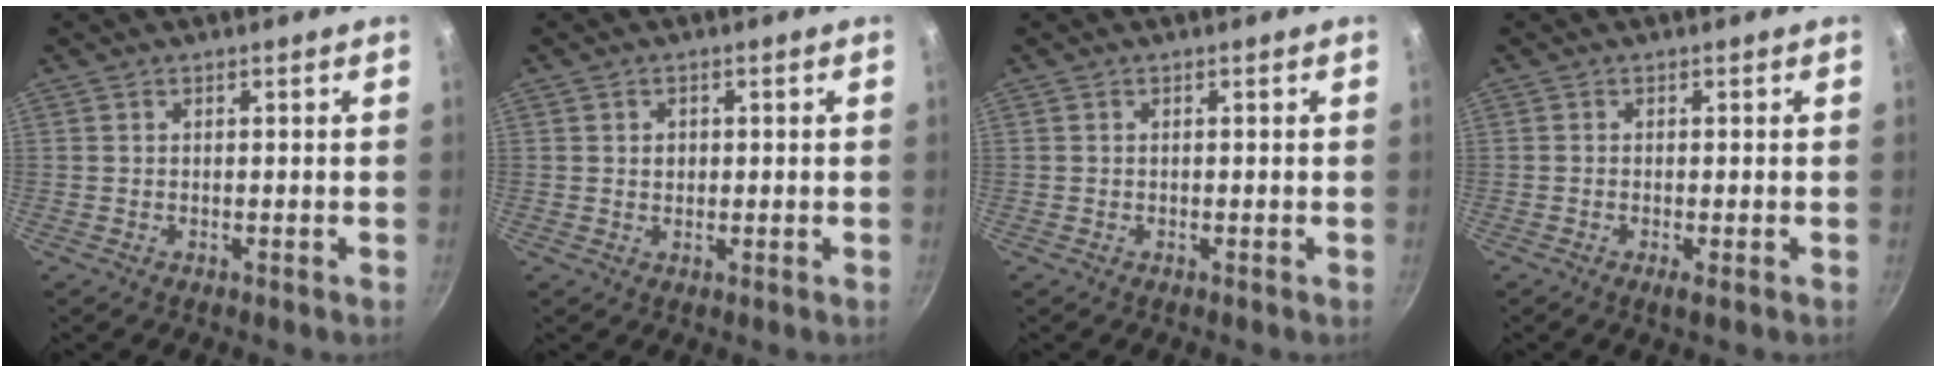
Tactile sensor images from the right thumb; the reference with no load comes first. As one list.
[{"total": 2.1, "force": [0.4, 1.7, 1.1], "torque": [-0.009, 0.002, 0.006]}, {"total": 0.0}, {"total": 1.4, "force": [-0.7, 0.2, 1.2], "torque": [-0.029, -0.003, -0.014]}]